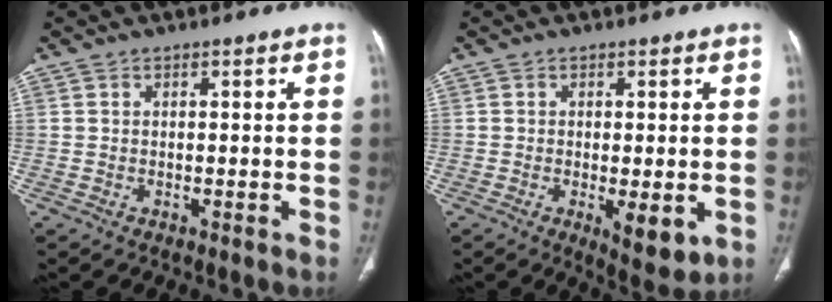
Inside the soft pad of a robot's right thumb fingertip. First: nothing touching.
{"total": 6.5, "force": [-1.6, 2.3, 5.9], "torque": [-0.084, -0.018, -0.017]}